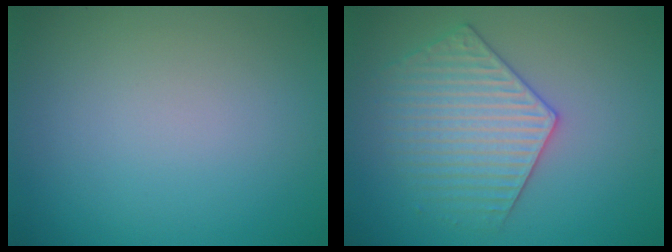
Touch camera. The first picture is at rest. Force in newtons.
{"total": 4.0, "press": 3.9, "slide": 0.6}